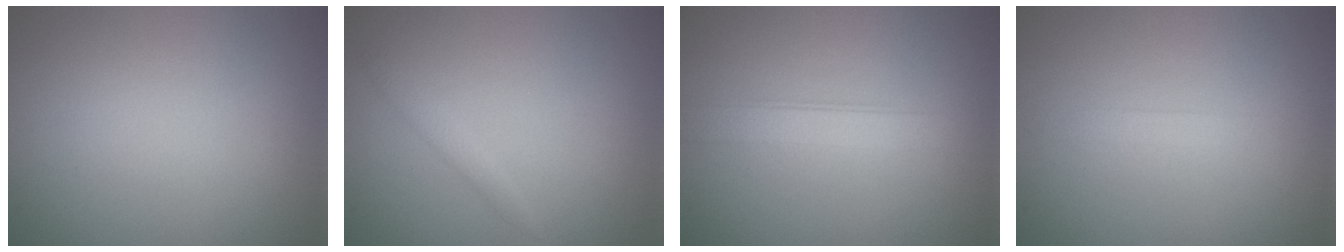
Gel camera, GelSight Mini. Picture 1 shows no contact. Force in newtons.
{"total": 1.0, "press": 1.0, "slide": 0.0}
{"total": 2.4, "press": 2.4, "slide": 0.2}
{"total": 0.9, "press": 0.8, "slide": 0.1}